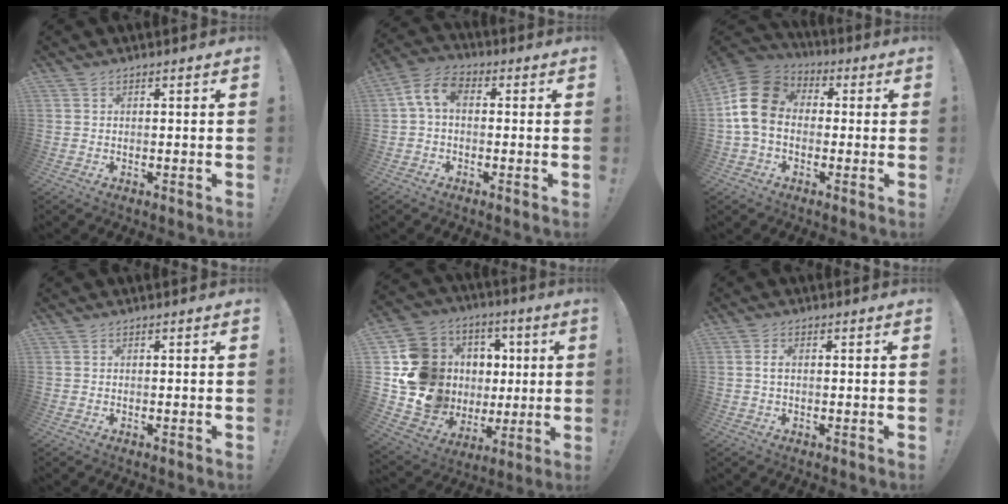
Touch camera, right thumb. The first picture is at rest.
{"total": 7.7, "force": [1.0, 4.6, 6.1], "torque": [-0.127, 0.008, 0.023]}
{"total": 14.6, "force": [0.3, 10.9, 9.6], "torque": [-0.167, 0.021, 0.011]}
{"total": 0.0}
{"total": 18.7, "force": [2.5, 16.9, 7.6], "torque": [-0.142, -0.015, 0.101]}
{"total": 1.8, "force": [0.2, 0.9, 1.6], "torque": [-0.023, 0.000, 0.001]}